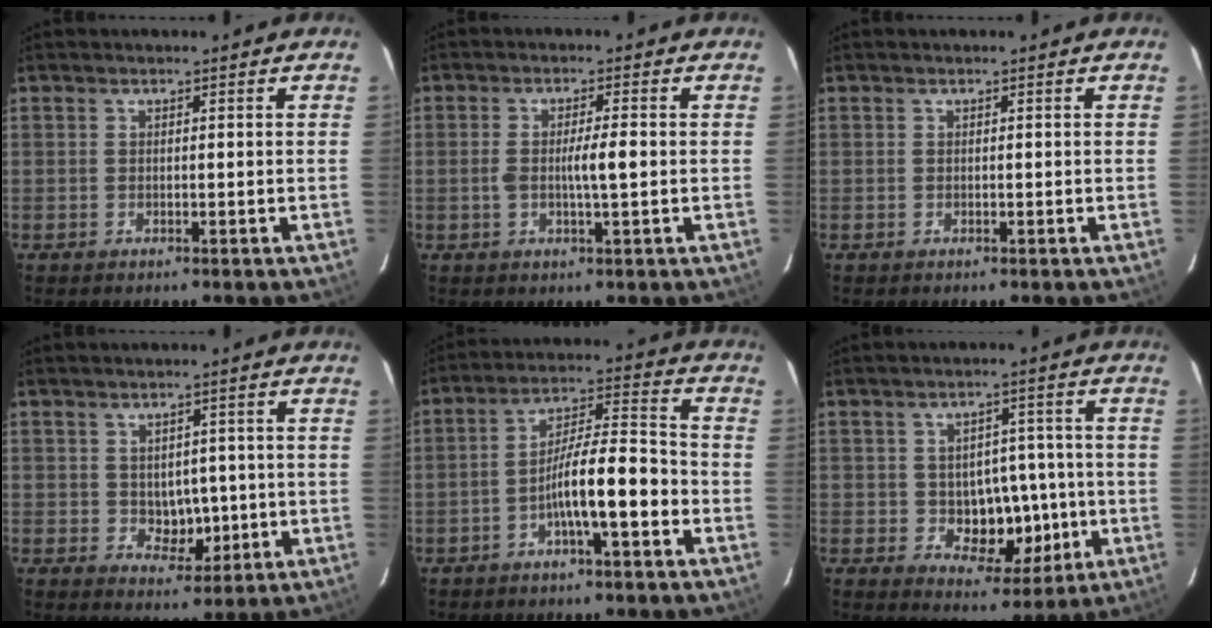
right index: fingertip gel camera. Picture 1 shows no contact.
{"total": 4.1, "force": [-0.3, 0.2, 4.1], "torque": [-0.073, -0.002, -0.006]}
{"total": 0.0}
{"total": 4.8, "force": [-0.3, 3.5, 3.3], "torque": [-0.038, 0.004, 0.008]}
{"total": 10.2, "force": [-3.9, 1.3, 9.3], "torque": [-0.162, 0.024, -0.063]}
{"total": 9.0, "force": [-1.5, 5.9, 6.6], "torque": [-0.082, 0.019, -0.007]}